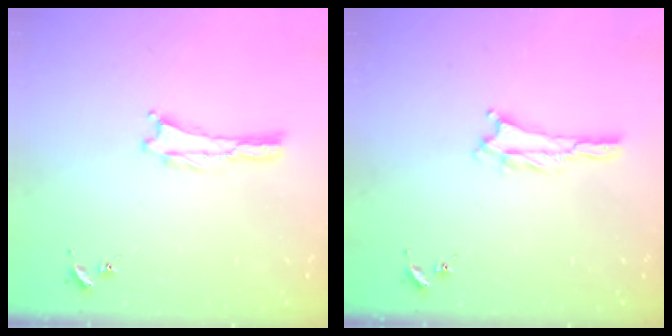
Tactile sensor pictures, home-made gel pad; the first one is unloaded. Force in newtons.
{"total": 1.4, "press": 1.4, "slide": 0.2}